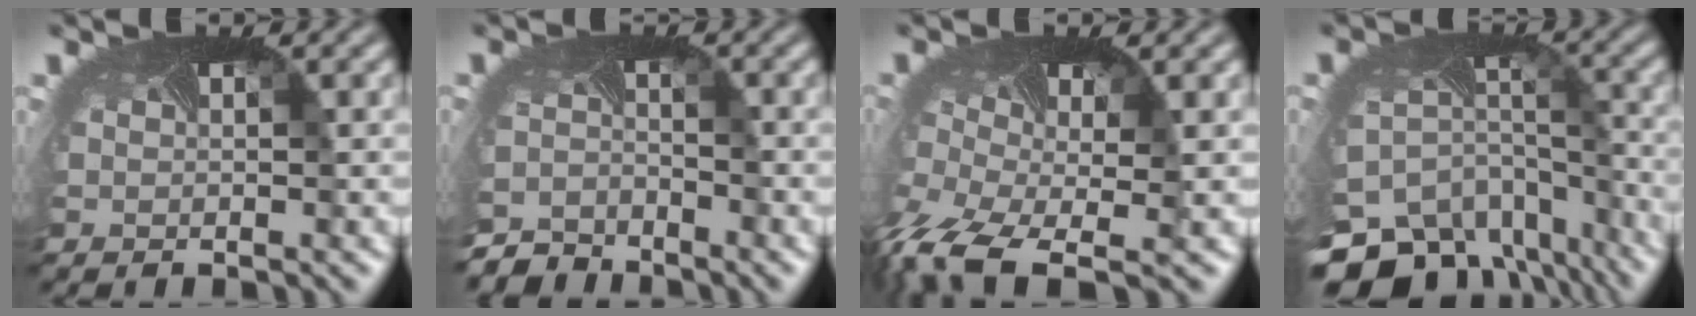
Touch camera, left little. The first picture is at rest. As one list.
[{"total": 4.3, "force": [-4.1, 0.6, -1.0], "torque": [-0.003, -0.022, -0.079]}, {"total": 7.9, "force": [-5.5, 3.5, 4.5], "torque": [-0.133, -0.044, -0.102]}, {"total": 15.2, "force": [-10.6, 9.5, 5.2], "torque": [-0.157, -0.054, -0.106]}]